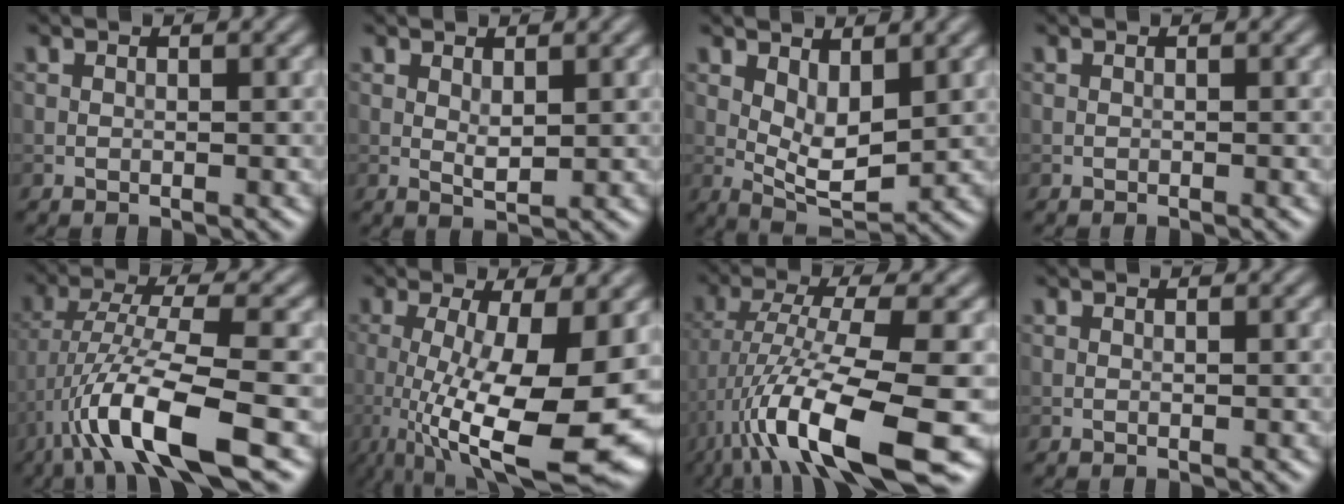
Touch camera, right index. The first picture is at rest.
{"total": 1.4, "force": [0.6, 0.5, 1.1], "torque": [-0.024, -0.005, 0.015]}
{"total": 4.5, "force": [1.3, 2.1, 3.7], "torque": [-0.068, -0.009, 0.027]}
{"total": 0.0}
{"total": 9.3, "force": [-4.5, 1.8, 8.0], "torque": [-0.144, 0.009, -0.085]}
{"total": 14.0, "force": [-2.9, 4.2, 13.0], "torque": [-0.204, -0.027, -0.040]}
{"total": 13.0, "force": [-5.3, 2.9, 11.5], "torque": [-0.218, -0.008, -0.085]}
{"total": 0.0}